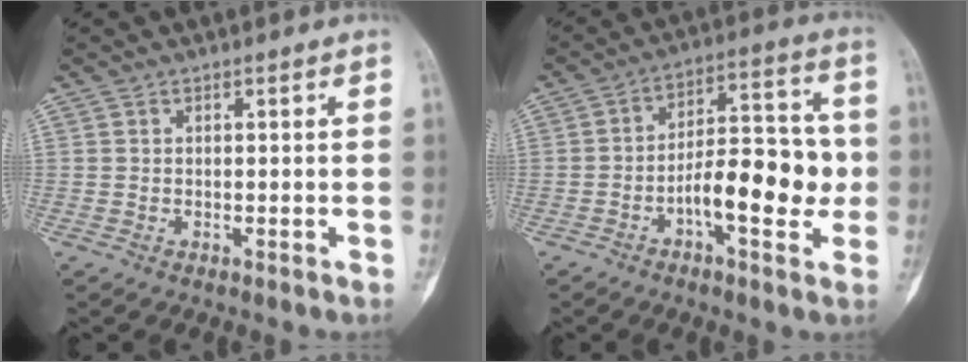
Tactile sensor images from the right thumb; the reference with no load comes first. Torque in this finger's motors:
{"motor_torque": [1.52, 1.45, 0.88, -0.91, 0.24]}